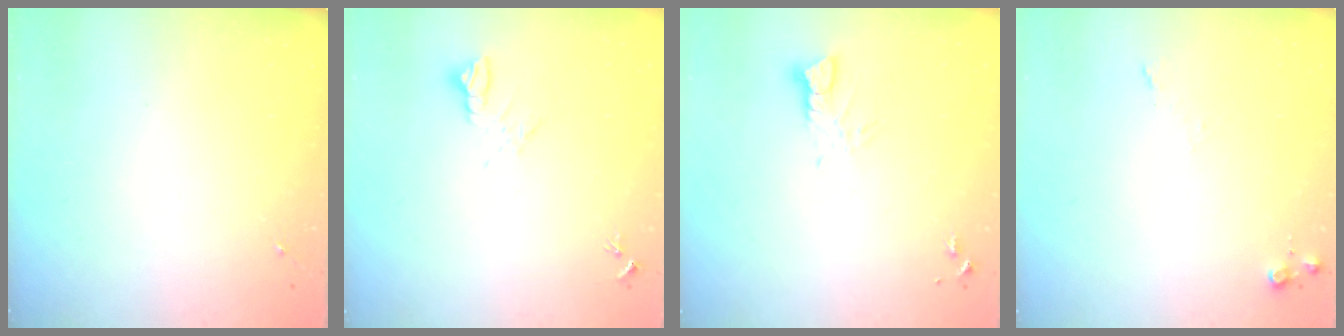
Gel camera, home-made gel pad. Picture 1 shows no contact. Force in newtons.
{"total": 5.8, "press": 5.7, "slide": 0.7}
{"total": 3.4, "press": 3.4, "slide": 0.3}
{"total": 6.2, "press": 6.2, "slide": 0.5}